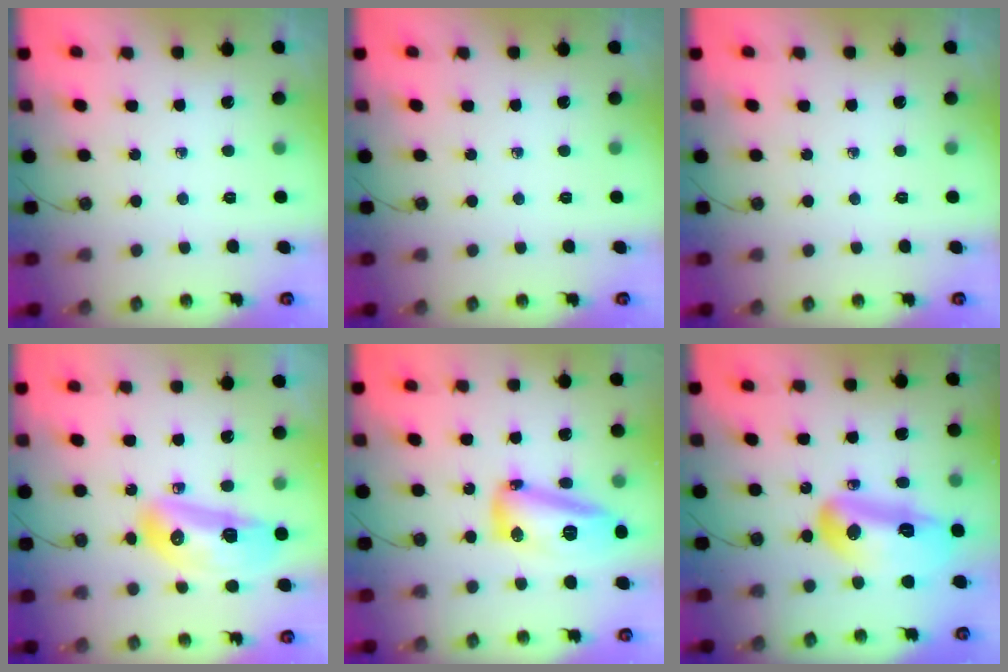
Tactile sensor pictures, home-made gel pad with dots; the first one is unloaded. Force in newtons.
{"total": 0.0}
{"total": 0.0}
{"total": 15.1, "press": 14.9, "slide": 2.5}
{"total": 14.7, "press": 14.6, "slide": 1.5}
{"total": 15.7, "press": 15.6, "slide": 1.8}